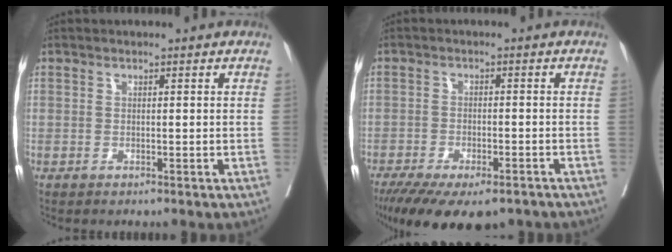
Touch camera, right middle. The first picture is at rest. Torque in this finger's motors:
{"motor_torque": [1.10, -1.04, 0.27, 0.12]}